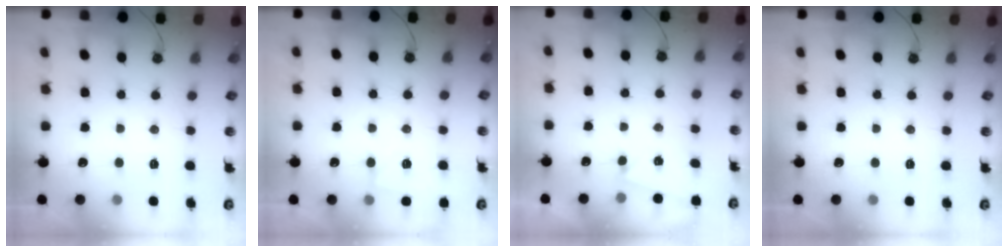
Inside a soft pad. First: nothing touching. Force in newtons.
{"total": 4.0, "press": 3.9, "slide": 0.4}
{"total": 2.5, "press": 1.5, "slide": 2.0}
{"total": 0.0}